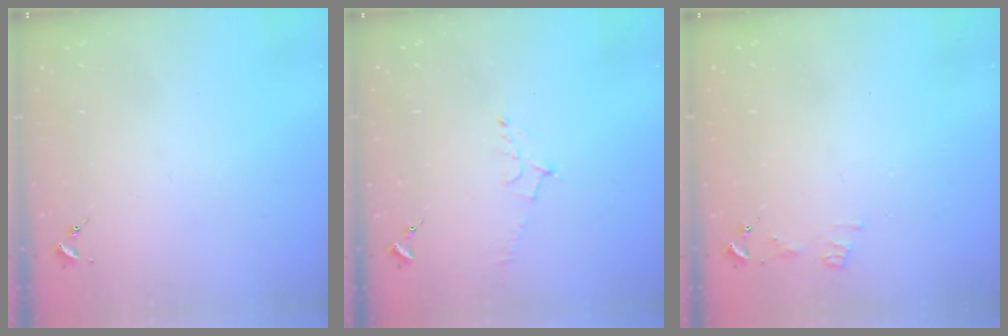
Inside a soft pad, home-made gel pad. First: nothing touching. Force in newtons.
{"total": 5.6, "press": 5.5, "slide": 1.0}
{"total": 5.2, "press": 5.2, "slide": 0.7}